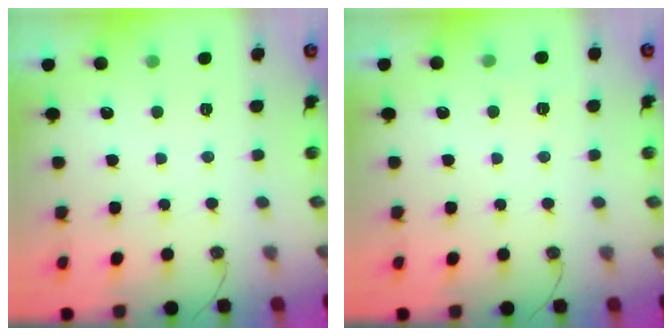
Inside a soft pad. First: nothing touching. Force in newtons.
{"total": 2.9, "press": 2.9, "slide": 0.2}